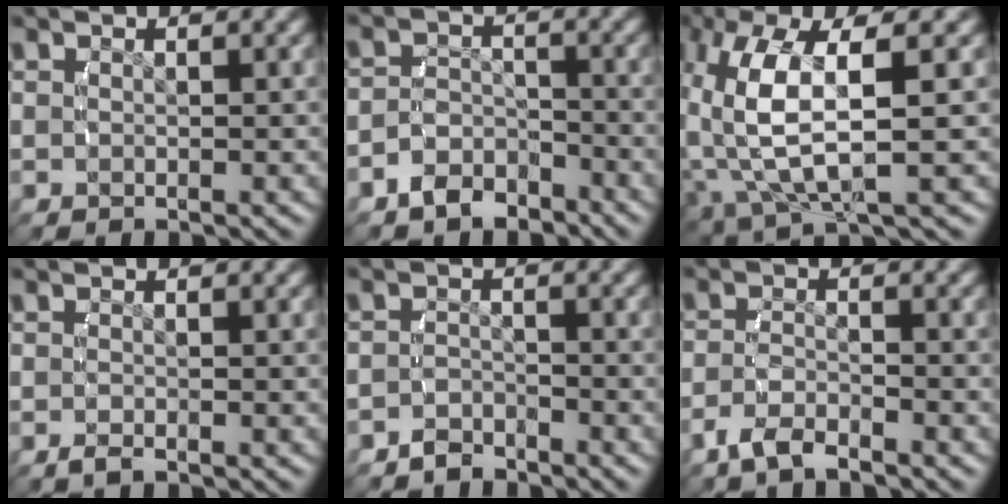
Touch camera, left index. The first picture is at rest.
{"total": 4.2, "force": [-3.1, 2.7, 1.3], "torque": [-0.024, -0.011, -0.053]}
{"total": 9.2, "force": [0.8, 4.8, 7.9], "torque": [-0.187, -0.010, 0.026]}
{"total": 1.0, "force": [-0.7, -0.4, 0.5], "torque": [-0.013, -0.002, -0.011]}
{"total": 2.3, "force": [-2.2, 0.8, 0.0], "torque": [-0.004, -0.012, -0.035]}
{"total": 2.6, "force": [-2.2, 0.5, 1.3], "torque": [-0.030, -0.006, -0.037]}